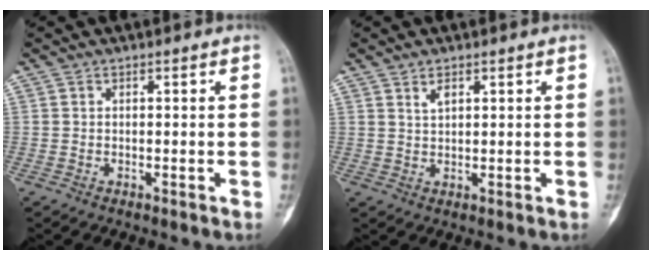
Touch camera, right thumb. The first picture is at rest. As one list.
[{"total": 2.1, "force": [1.3, 1.0, 1.4], "torque": [-0.024, -0.007, 0.028]}]